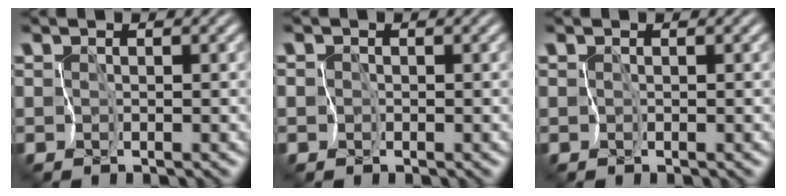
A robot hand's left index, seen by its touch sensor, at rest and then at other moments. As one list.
[{"total": 1.7, "force": [-0.4, 1.6, 0.3], "torque": [0.005, 0.010, -0.024]}, {"total": 0.0}]